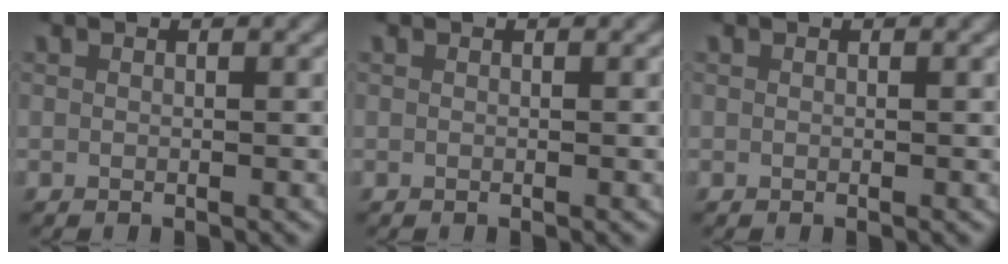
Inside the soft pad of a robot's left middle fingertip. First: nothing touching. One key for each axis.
{"total": 0.0}
{"total": 0.0}